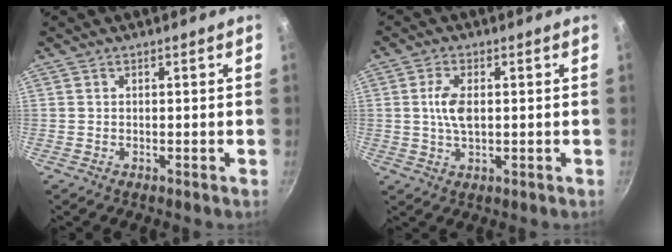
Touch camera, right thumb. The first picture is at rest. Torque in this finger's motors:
{"motor_torque": [1.06, 0.89, 0.69, -0.46, 0.08]}